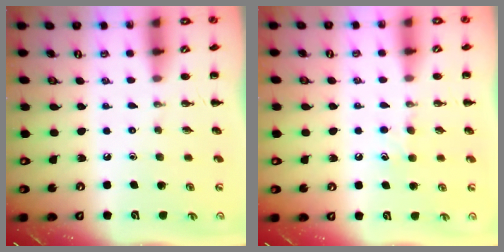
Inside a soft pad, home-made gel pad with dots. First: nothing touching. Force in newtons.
{"total": 5.7, "press": 5.4, "slide": 1.7}